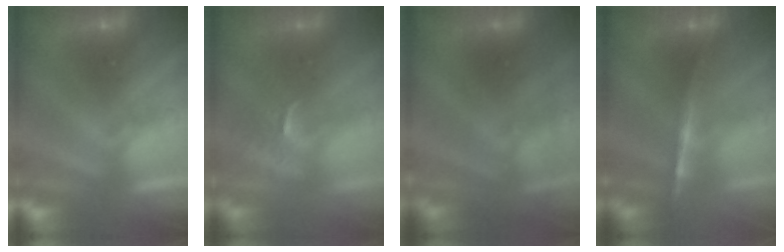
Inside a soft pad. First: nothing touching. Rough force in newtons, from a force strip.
{"total": 2.6}
{"total": 2.9}
{"total": 1.5}